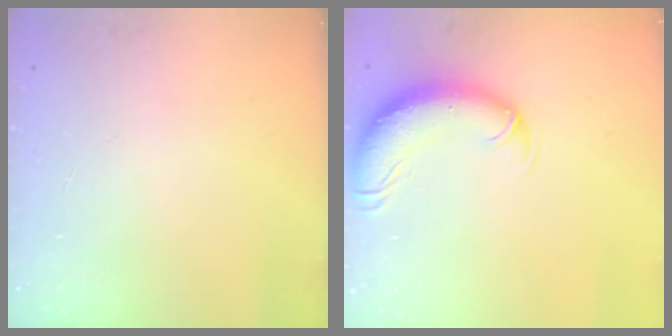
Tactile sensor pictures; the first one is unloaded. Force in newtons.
{"total": 10.6, "press": 10.3, "slide": 2.5}